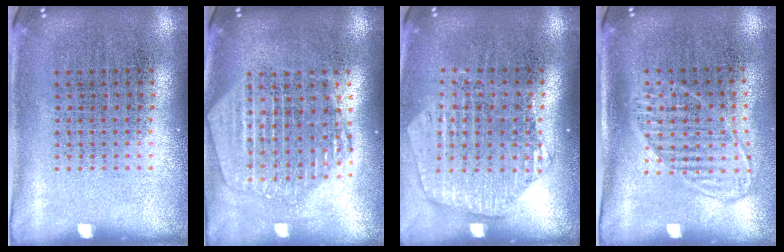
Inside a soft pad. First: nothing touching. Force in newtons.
{"total": 2.3, "press": 2.0, "slide": 1.0}
{"total": 1.7, "press": 1.6, "slide": 0.7}
{"total": 1.5, "press": 1.3, "slide": 0.7}